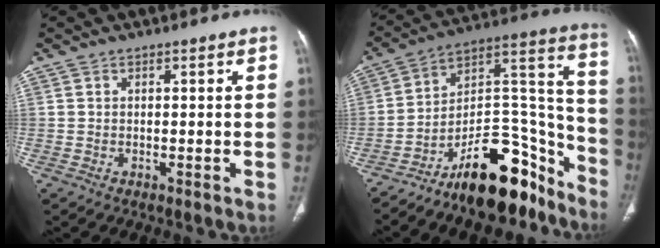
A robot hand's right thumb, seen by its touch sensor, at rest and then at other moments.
{"total": 21.3, "force": [-15.7, 8.3, 11.8], "torque": [-0.122, 0.142, -0.256]}